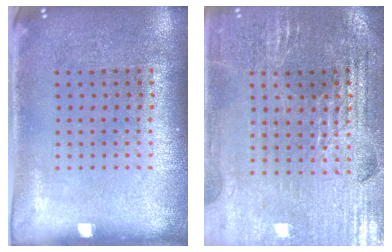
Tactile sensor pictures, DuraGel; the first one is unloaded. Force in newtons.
{"total": 2.8, "press": 2.8, "slide": 0.4}